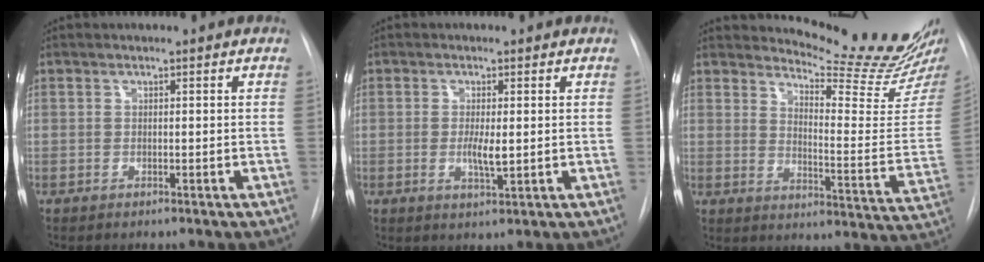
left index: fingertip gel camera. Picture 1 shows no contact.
{"total": 3.0, "force": [-0.3, 0.6, 3.0], "torque": [-0.054, -0.010, -0.005]}
{"total": 16.3, "force": [15.8, -1.2, 3.8], "torque": [-0.064, -0.142, 0.191]}